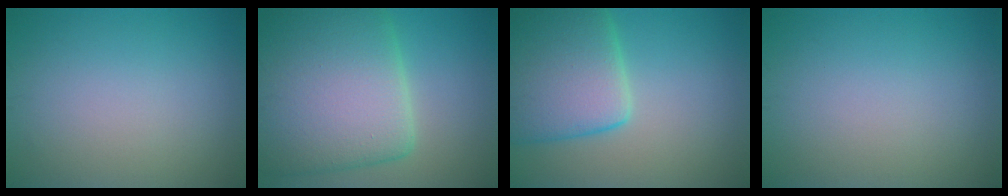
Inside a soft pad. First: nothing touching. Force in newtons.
{"total": 12.6, "press": 12.6, "slide": 0.9}
{"total": 8.7, "press": 8.6, "slide": 0.8}
{"total": 0.0}